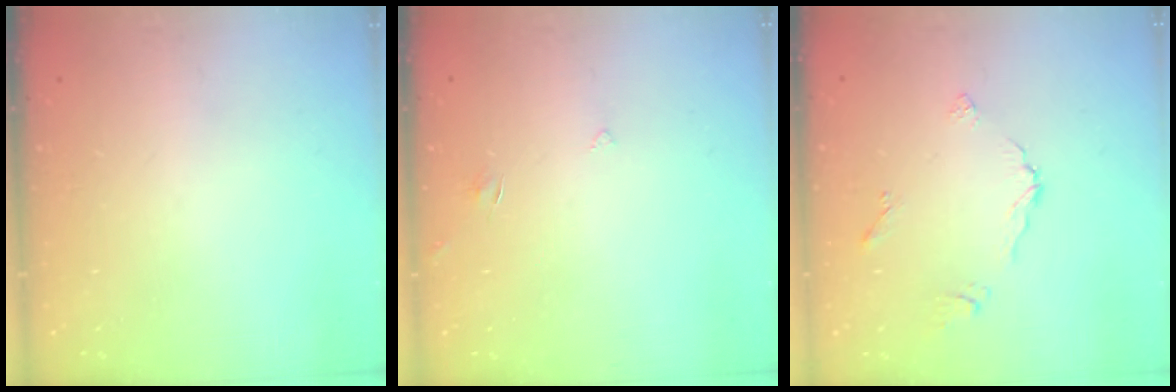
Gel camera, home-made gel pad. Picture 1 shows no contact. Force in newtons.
{"total": 2.5, "press": 2.5, "slide": 0.3}
{"total": 4.8, "press": 4.7, "slide": 0.2}